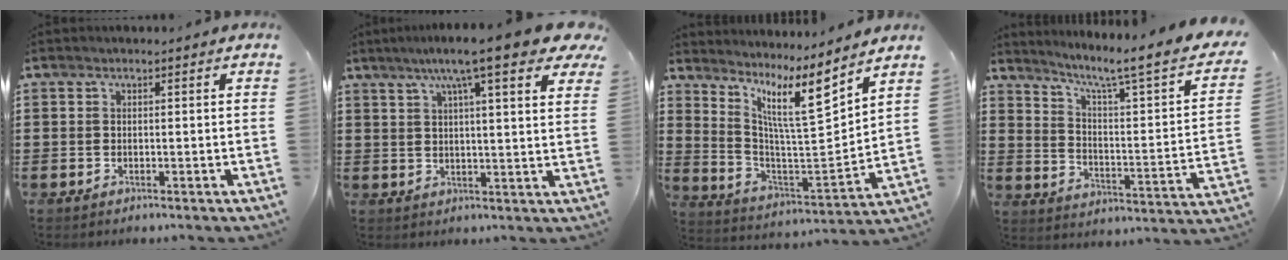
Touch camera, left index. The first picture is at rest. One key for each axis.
{"total": 9.8, "fx": 6.9, "fy": 1.0, "fz": 7.0, "tx": -0.132, "ty": -0.015, "tz": 0.112}
{"total": 10.8, "fx": 7.1, "fy": 1.9, "fz": 7.9, "tx": -0.160, "ty": -0.045, "tz": 0.113}
{"total": 5.5, "fx": 3.6, "fy": -0.3, "fz": 4.1, "tx": -0.087, "ty": -0.038, "tz": 0.045}